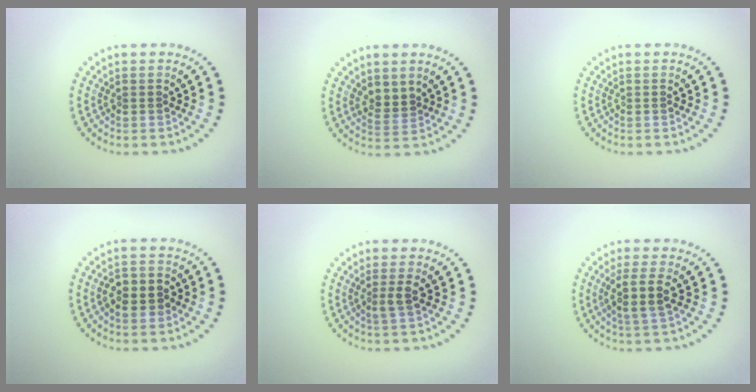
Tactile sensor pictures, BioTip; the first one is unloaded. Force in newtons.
{"total": 1.7, "press": 1.5, "slide": 0.8}
{"total": 0.0}
{"total": 2.8, "press": 2.7, "slide": 0.8}
{"total": 1.4, "press": 1.1, "slide": 0.9}
{"total": 2.9, "press": 2.4, "slide": 1.5}